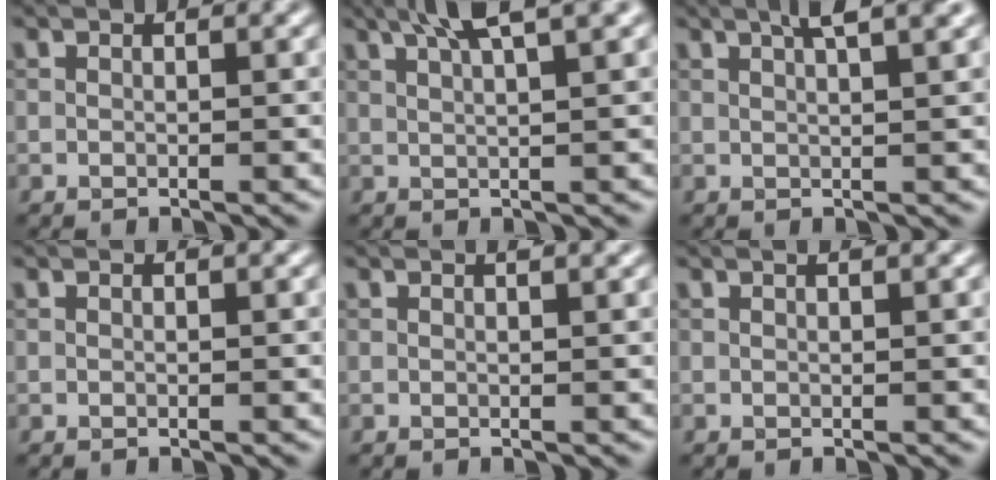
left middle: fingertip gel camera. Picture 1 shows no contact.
{"total": 6.0, "force": [3.5, 1.2, 4.7], "torque": [-0.062, 0.025, 0.038]}
{"total": 5.1, "force": [2.8, 1.7, 3.9], "torque": [-0.035, 0.028, 0.015]}
{"total": 0.0}
{"total": 1.0, "force": [0.6, 0.2, 0.8], "torque": [-0.010, 0.003, 0.009]}
{"total": 1.0, "force": [0.6, 0.3, 0.7], "torque": [-0.010, 0.001, 0.003]}